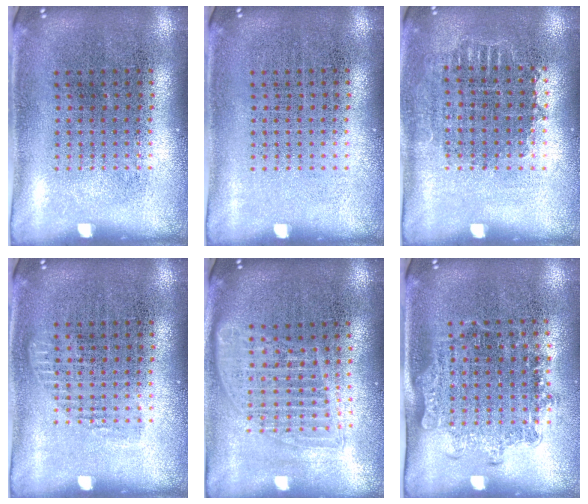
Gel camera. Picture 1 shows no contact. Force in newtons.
{"total": 0.0}
{"total": 0.9, "press": 0.9, "slide": 0.2}
{"total": 0.8, "press": 0.8, "slide": 0.2}
{"total": 1.6, "press": 1.4, "slide": 0.7}
{"total": 1.4, "press": 1.1, "slide": 0.8}